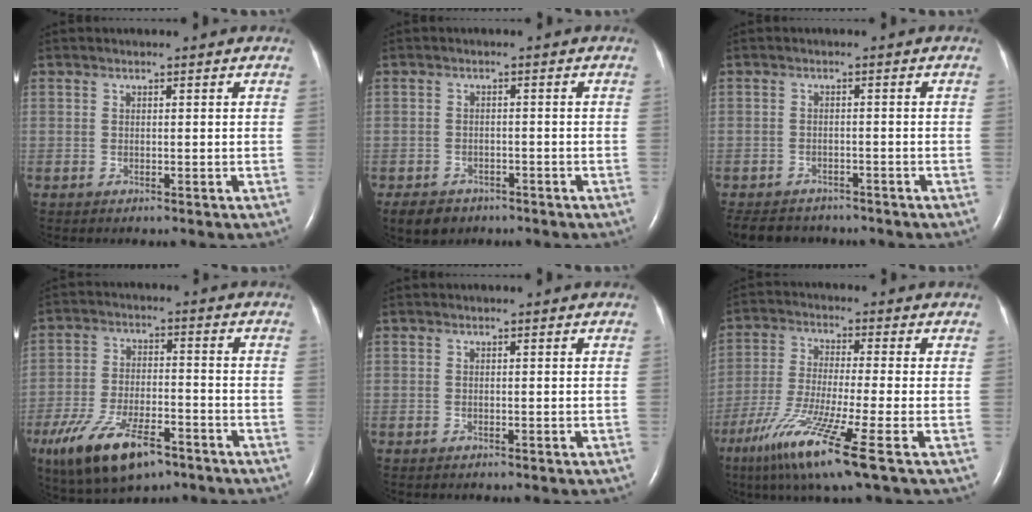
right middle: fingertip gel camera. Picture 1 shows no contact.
{"total": 5.0, "force": [-3.6, 3.2, 1.4], "torque": [-0.024, 0.000, -0.052]}
{"total": 8.1, "force": [-7.1, 3.4, 2.0], "torque": [-0.039, -0.006, -0.096]}
{"total": 13.7, "force": [-8.3, 5.1, 9.6], "torque": [-0.186, -0.012, -0.139]}
{"total": 0.0}
{"total": 12.7, "force": [-6.6, -0.6, 10.8], "torque": [-0.219, -0.041, -0.123]}